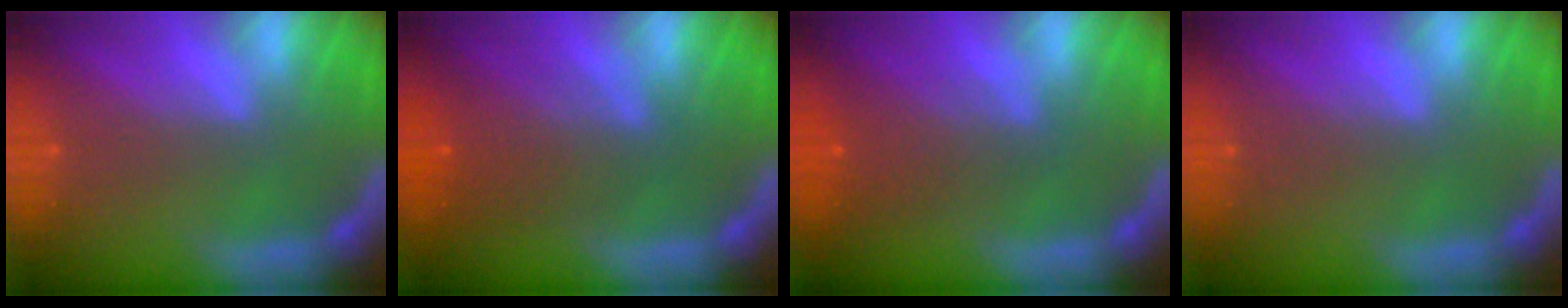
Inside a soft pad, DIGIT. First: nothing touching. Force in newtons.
{"total": 5.1}
{"total": 3.6}
{"total": 0.0}